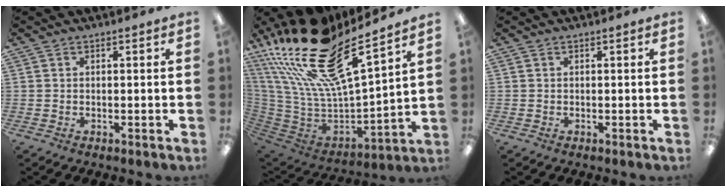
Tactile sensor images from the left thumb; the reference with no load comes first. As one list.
[{"total": 25.5, "force": [18.3, 7.4, 16.1], "torque": [-0.297, -0.127, 0.313]}, {"total": 0.0}]